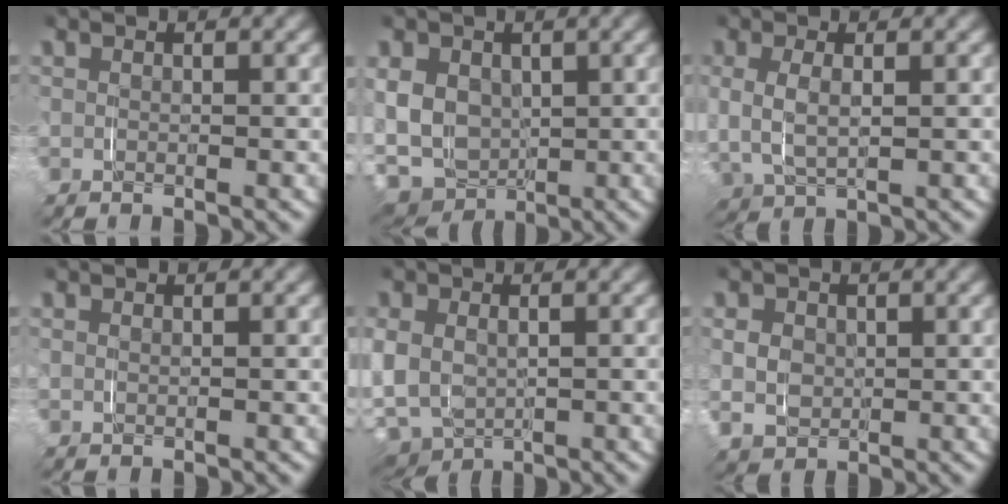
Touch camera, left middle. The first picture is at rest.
{"total": 11.6, "force": [-2.1, 10.8, 3.6], "torque": [-0.099, -0.050, -0.032]}
{"total": 1.5, "force": [0.8, 1.2, 0.6], "torque": [-0.024, -0.003, 0.008]}
{"total": 0.0}
{"total": 8.5, "force": [-3.1, 7.6, 2.2], "torque": [-0.070, -0.035, -0.046]}
{"total": 2.4, "force": [0.0, 2.4, 0.2], "torque": [-0.008, -0.017, 0.009]}